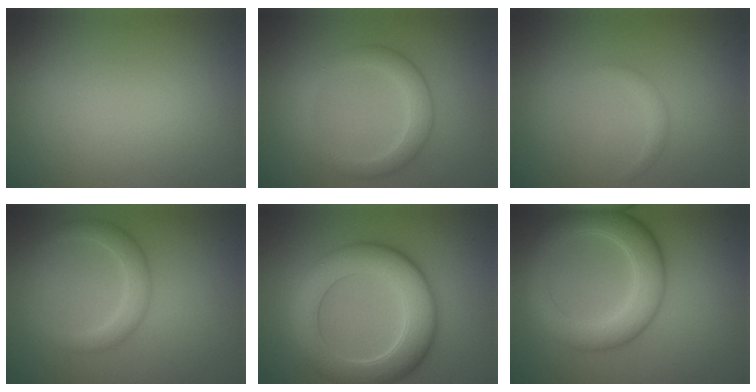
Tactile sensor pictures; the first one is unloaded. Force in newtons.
{"total": 2.8, "press": 2.8, "slide": 0.2}
{"total": 0.9, "press": 0.9, "slide": 0.0}
{"total": 2.6, "press": 2.6, "slide": 0.0}
{"total": 8.1, "press": 8.1, "slide": 0.5}
{"total": 6.3, "press": 6.3, "slide": 0.2}